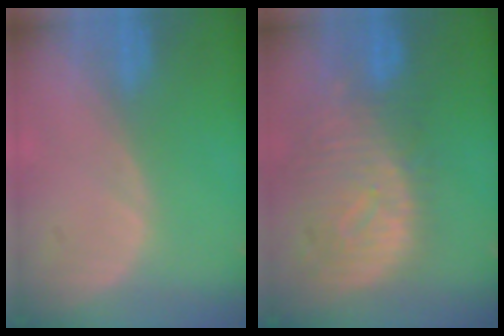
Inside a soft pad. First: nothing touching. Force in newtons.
{"total": 11.0, "press": 9.6, "slide": 5.4}